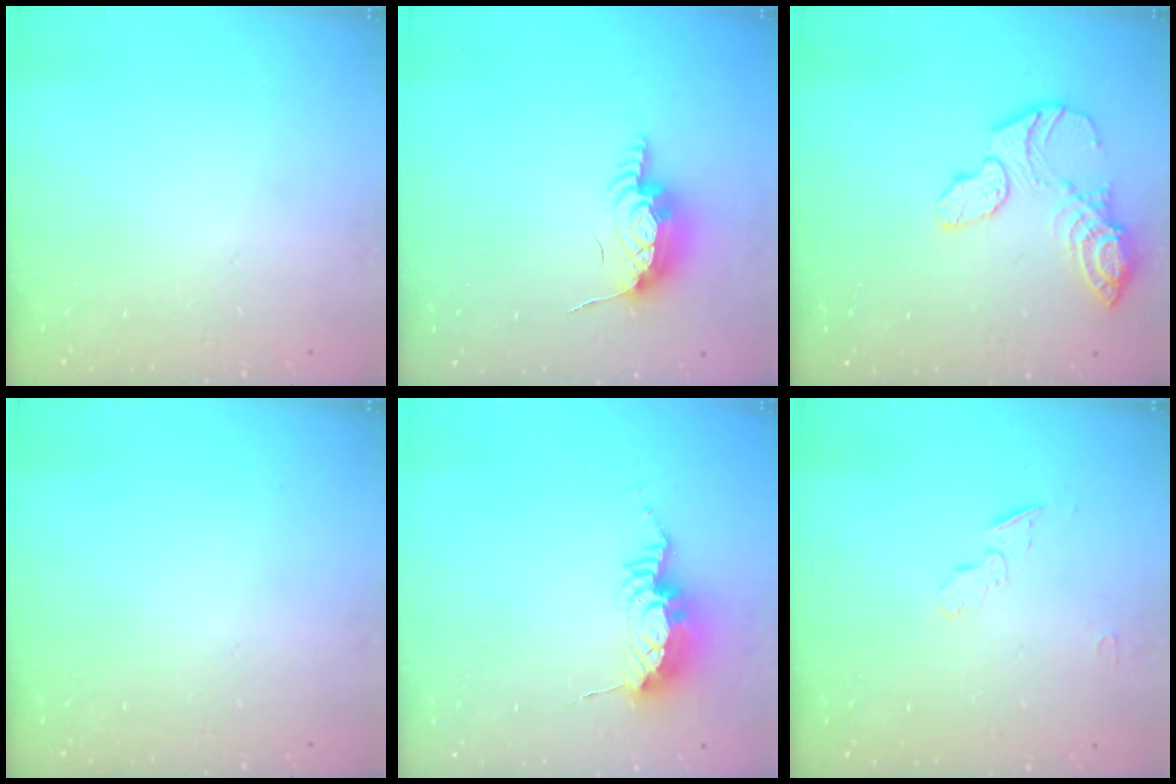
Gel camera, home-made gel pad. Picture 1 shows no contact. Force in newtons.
{"total": 11.1, "press": 10.8, "slide": 2.5}
{"total": 12.6, "press": 12.5, "slide": 1.1}
{"total": 0.0}
{"total": 9.4, "press": 9.4, "slide": 0.9}
{"total": 5.2, "press": 5.2, "slide": 0.3}